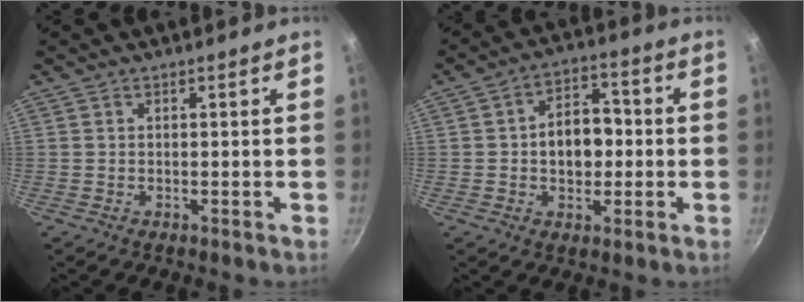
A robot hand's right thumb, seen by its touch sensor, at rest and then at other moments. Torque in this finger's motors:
{"motor_torque": [-0.48, 0.81, 0.15, -0.06, 0.02]}